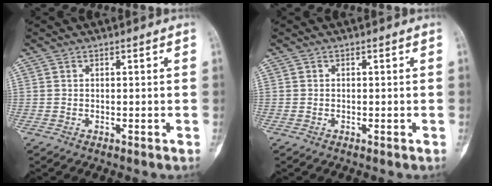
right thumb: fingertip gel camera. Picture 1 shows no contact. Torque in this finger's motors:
{"motor_torque": [-0.25, 0.35, 0.05, -0.07, 0.06]}